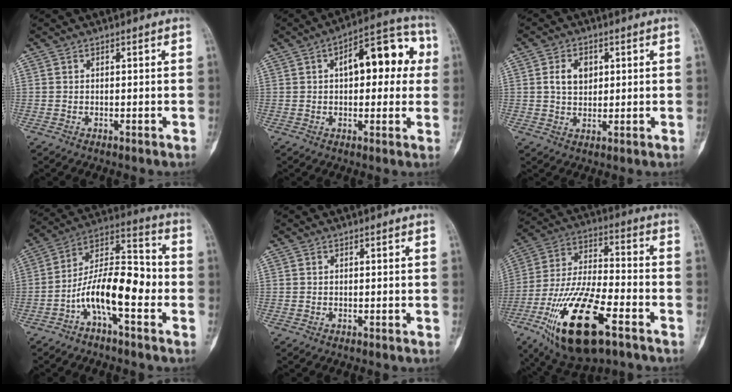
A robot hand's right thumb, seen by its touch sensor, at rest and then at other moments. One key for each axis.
{"total": 14.8, "fx": 3.0, "fy": 7.4, "fz": 12.5, "tx": -0.128, "ty": 0.032, "tz": 0.035}
{"total": 5.1, "fx": 1.3, "fy": 3.6, "fz": 3.4, "tx": -0.047, "ty": -0.001, "tz": 0.023}
{"total": 13.9, "fx": -4.6, "fy": 5.4, "fz": 12.0, "tx": -0.202, "ty": 0.068, "tz": -0.086}
{"total": 0.0}
{"total": 22.7, "fx": -10.8, "fy": 8.8, "fz": 17.9, "tx": -0.358, "ty": 0.039, "tz": -0.184}